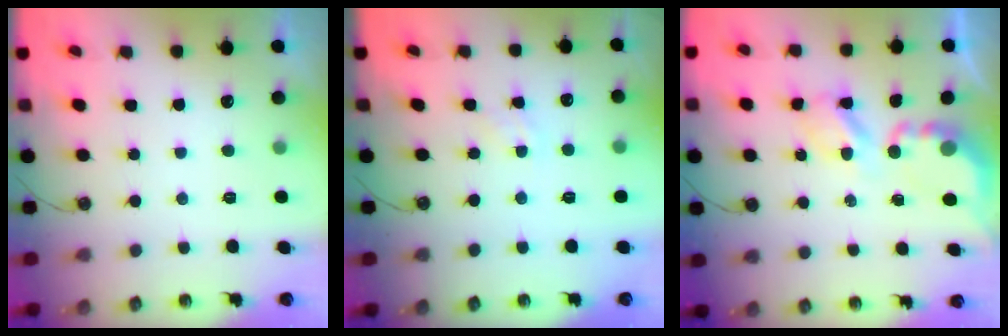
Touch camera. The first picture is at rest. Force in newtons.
{"total": 1.0, "press": 1.0, "slide": 0.2}
{"total": 4.9, "press": 4.9, "slide": 0.5}